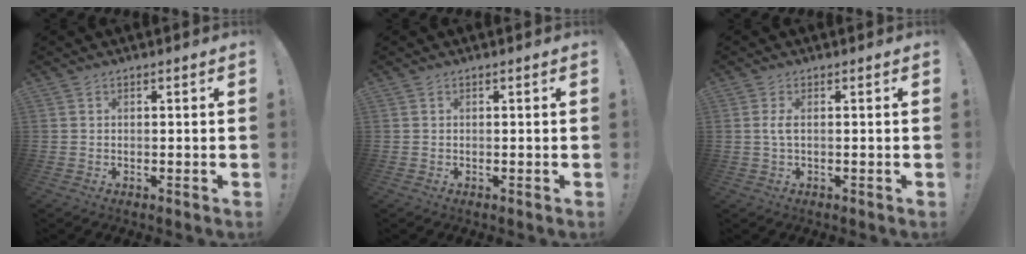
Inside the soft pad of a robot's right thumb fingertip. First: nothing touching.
{"total": 0.0}
{"total": 2.7, "force": [0.2, 0.3, 2.6], "torque": [-0.051, 0.002, 0.003]}